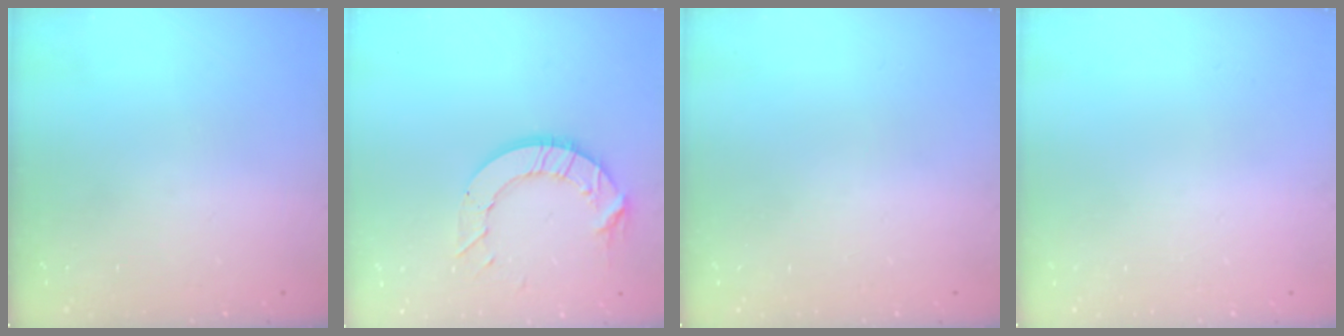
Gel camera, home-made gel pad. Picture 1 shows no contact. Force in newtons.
{"total": 10.4, "press": 10.3, "slide": 0.5}
{"total": 0.0}
{"total": 0.0}